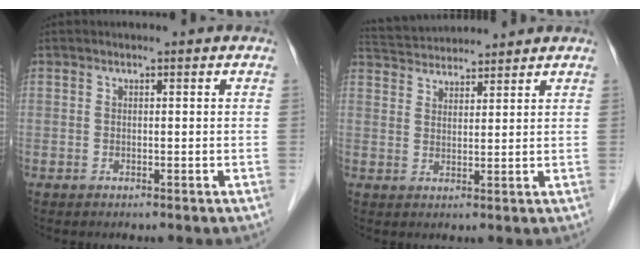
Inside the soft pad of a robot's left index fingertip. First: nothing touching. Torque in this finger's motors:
{"motor_torque": [-0.75, -0.93, 0.01, 0.01]}